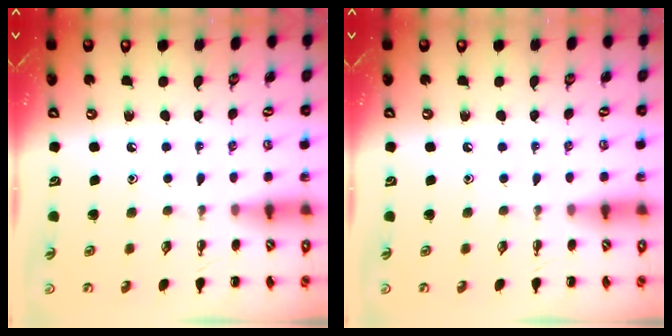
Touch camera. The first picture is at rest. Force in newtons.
{"total": 0.0}